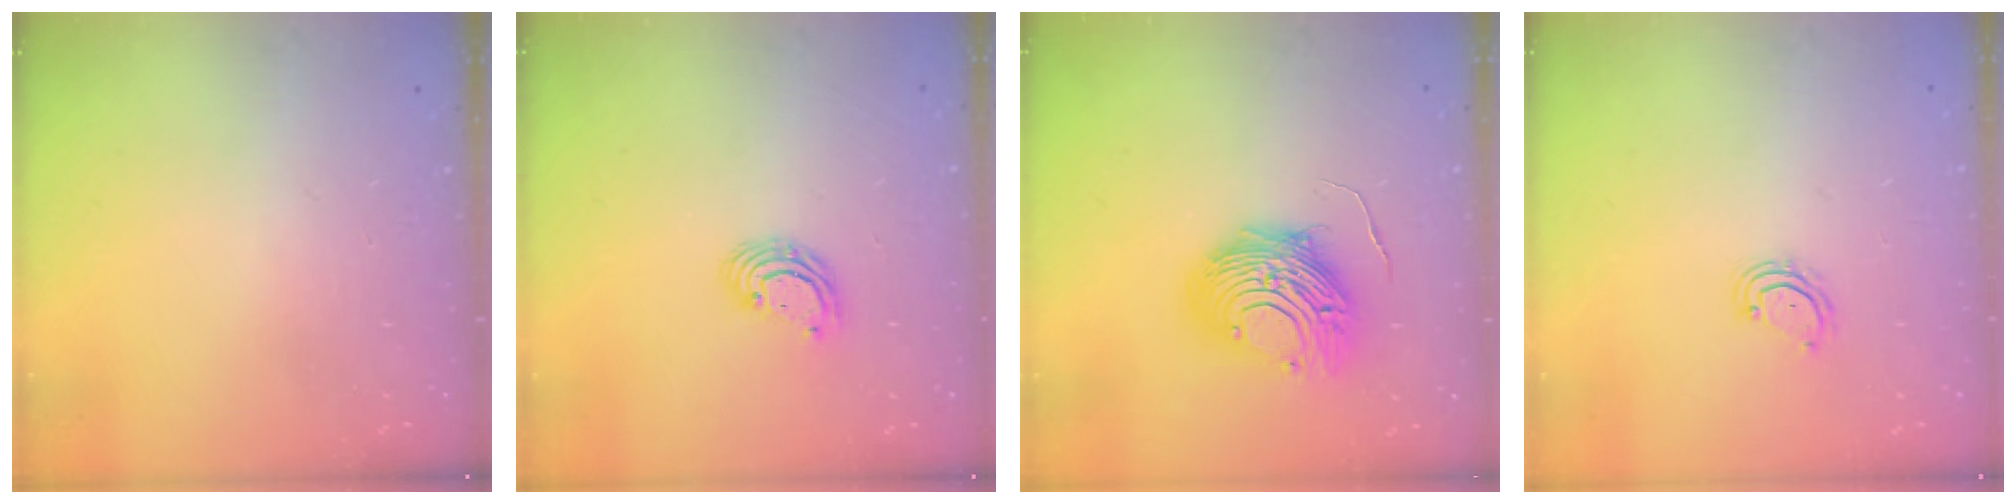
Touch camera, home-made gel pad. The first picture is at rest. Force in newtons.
{"total": 5.3, "press": 5.3, "slide": 0.2}
{"total": 13.5, "press": 13.4, "slide": 1.4}
{"total": 4.1, "press": 4.1, "slide": 0.3}